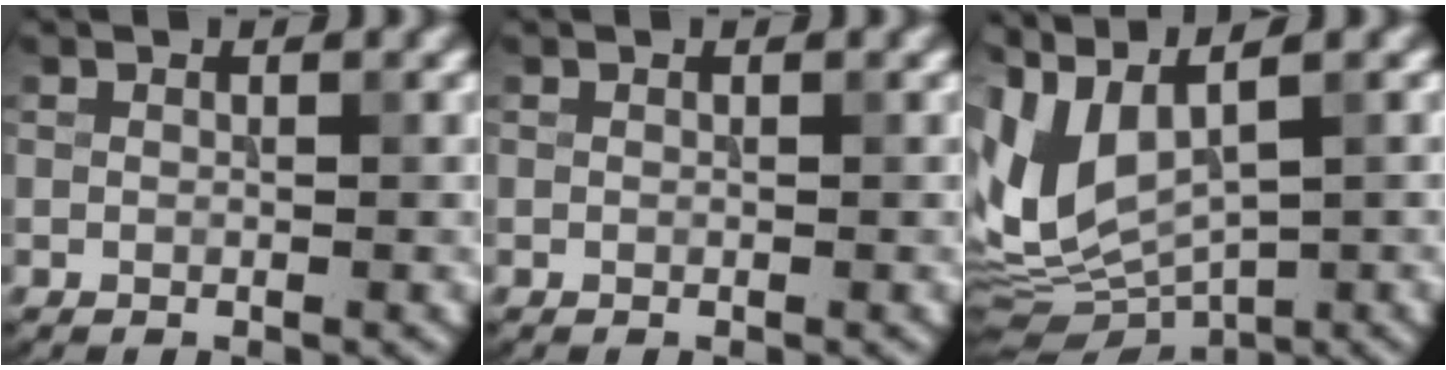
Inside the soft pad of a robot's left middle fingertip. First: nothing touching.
{"total": 0.0}
{"total": 7.9, "force": [1.7, 3.9, 6.6], "torque": [-0.162, -0.006, 0.056]}